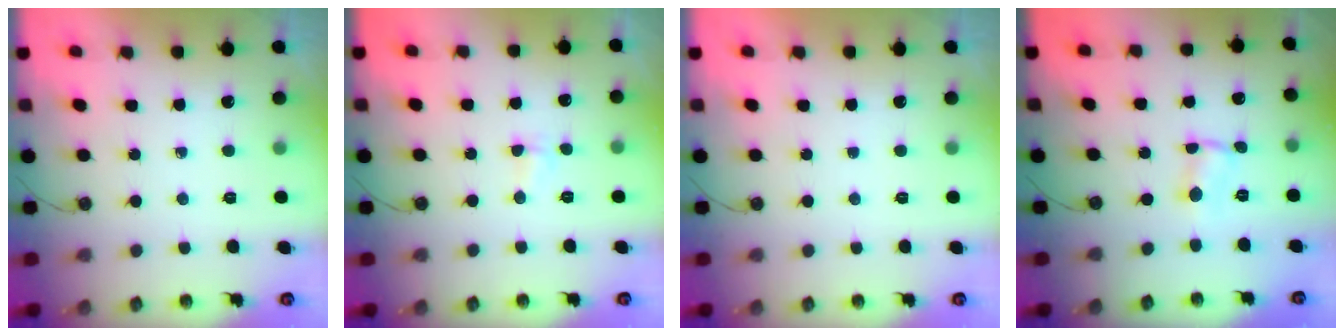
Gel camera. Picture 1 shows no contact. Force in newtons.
{"total": 2.8, "press": 2.8, "slide": 0.6}
{"total": 0.0}
{"total": 0.7, "press": 0.7, "slide": 0.1}